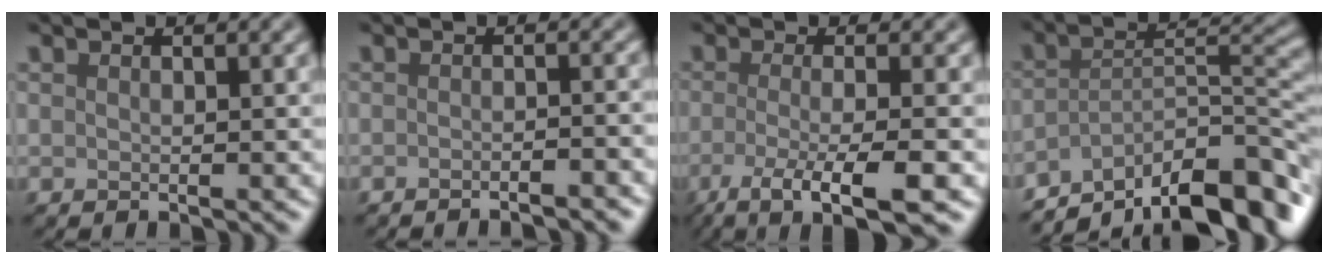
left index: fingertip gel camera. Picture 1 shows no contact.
{"total": 2.5, "force": [-1.9, 0.5, 1.6], "torque": [-0.012, 0.009, -0.029]}
{"total": 6.7, "force": [-2.9, 1.5, 5.8], "torque": [-0.087, -0.008, -0.058]}
{"total": 11.6, "force": [-7.9, 3.3, 7.8], "torque": [-0.111, 0.008, -0.137]}